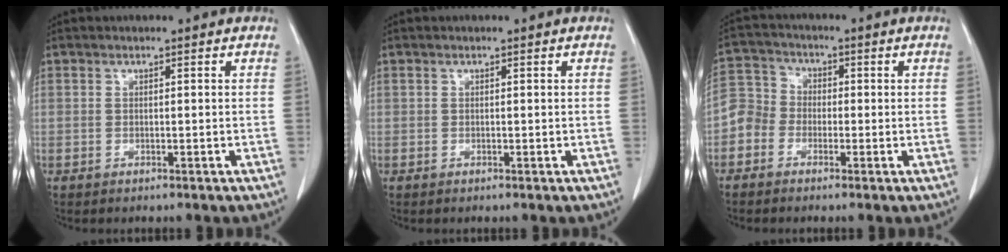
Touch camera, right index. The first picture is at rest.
{"total": 0.0}
{"total": 5.1, "force": [-1.9, 4.7, 1.1], "torque": [-0.018, 0.020, -0.050]}